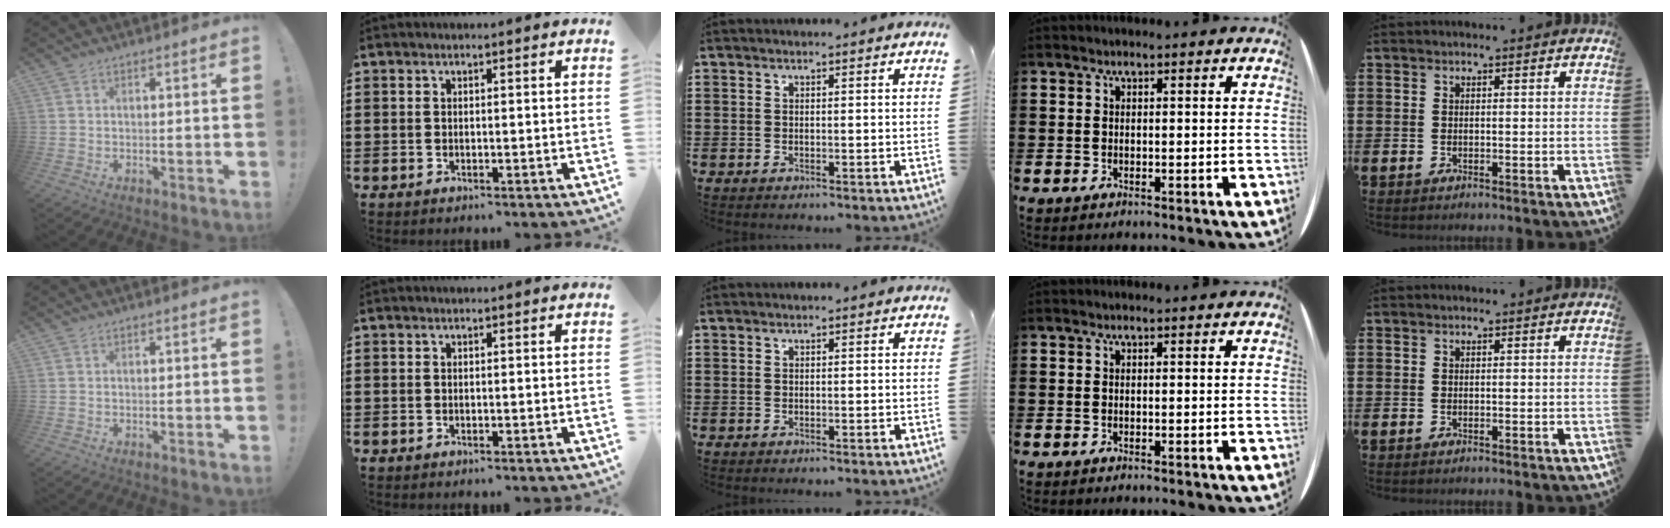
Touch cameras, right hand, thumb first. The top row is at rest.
{}